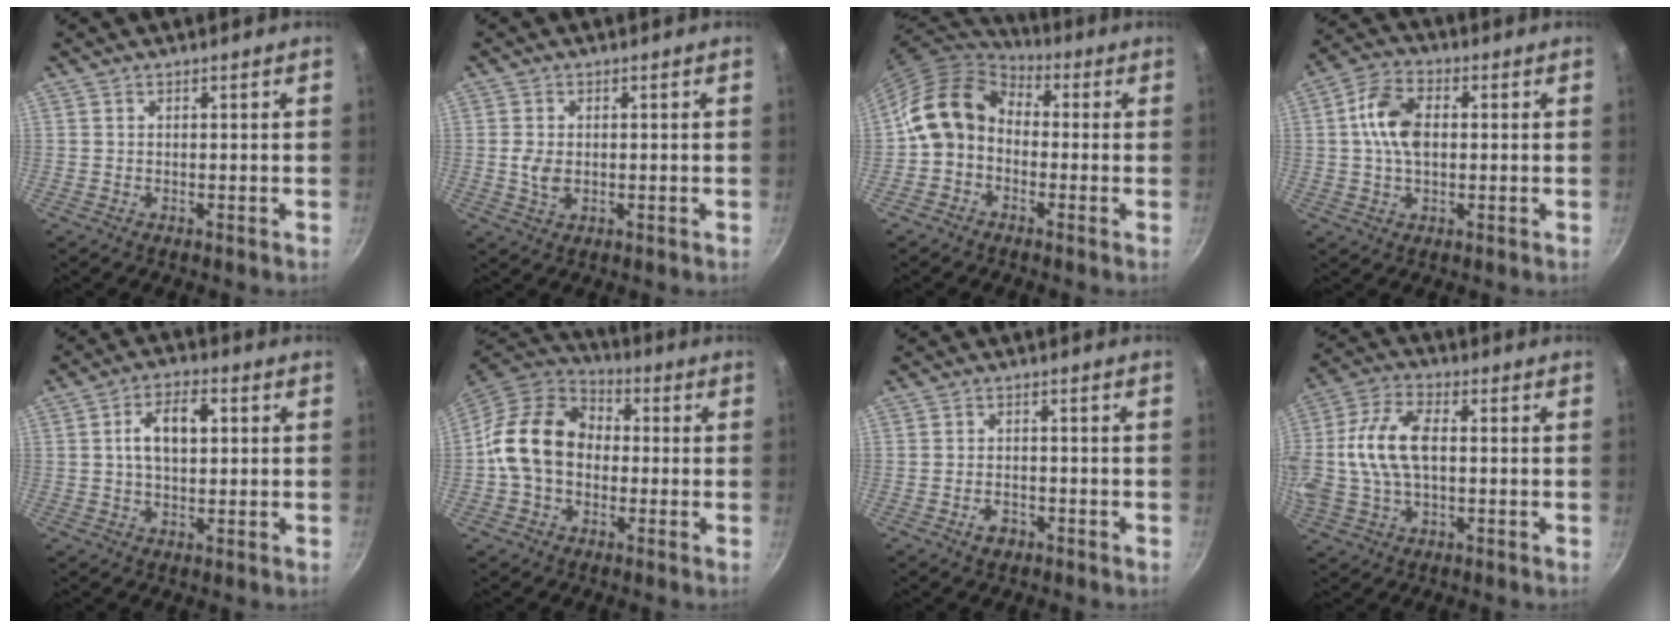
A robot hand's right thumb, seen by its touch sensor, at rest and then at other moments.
{"total": 3.3, "force": [-0.1, 2.2, 2.5], "torque": [-0.048, -0.004, 0.000]}
{"total": 11.9, "force": [-1.4, 9.3, 7.2], "torque": [-0.125, 0.041, -0.045]}
{"total": 9.5, "force": [1.0, 5.9, 7.4], "torque": [-0.141, 0.017, 0.017]}
{"total": 8.2, "force": [1.3, 4.5, 6.7], "torque": [-0.112, 0.015, 0.020]}
{"total": 15.3, "force": [-1.2, 11.7, 9.7], "torque": [-0.167, 0.035, -0.032]}
{"total": 2.8, "force": [-1.6, 1.8, 1.4], "torque": [-0.015, 0.012, -0.023]}
{"total": 14.2, "force": [0.5, 8.0, 11.7], "torque": [-0.253, 0.025, 0.009]}